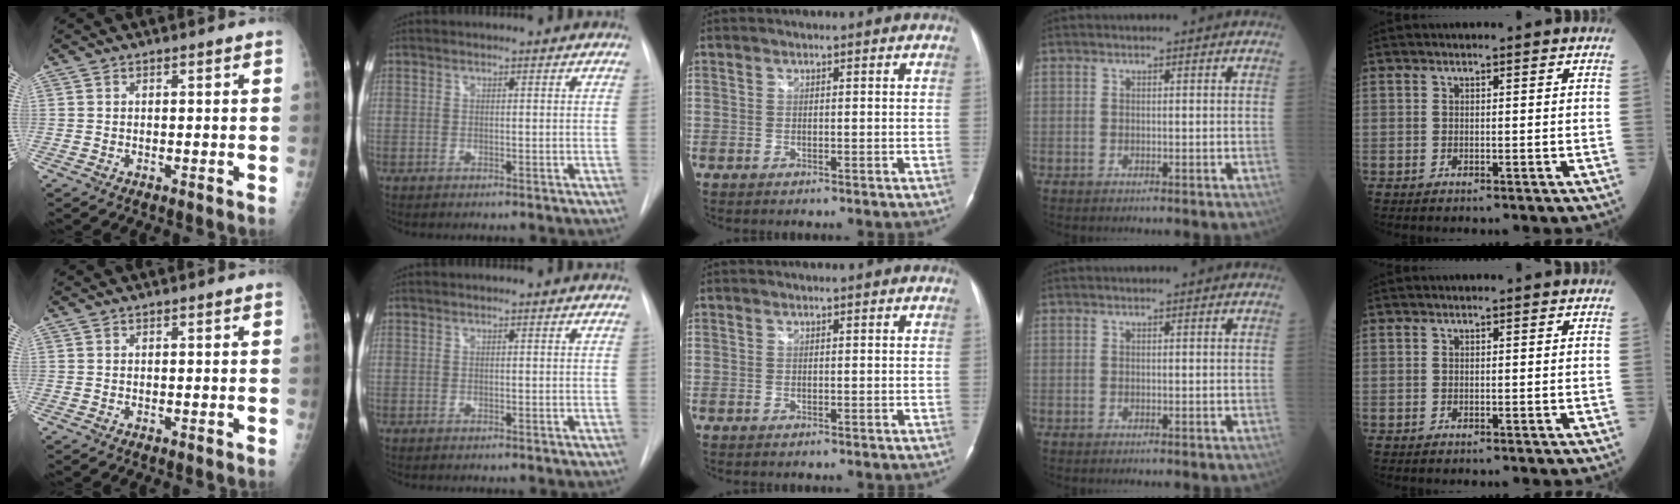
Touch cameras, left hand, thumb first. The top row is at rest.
{}